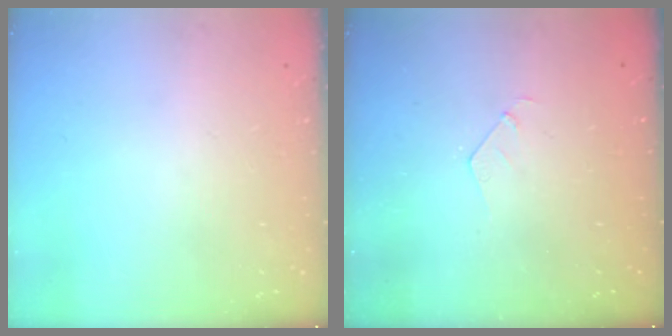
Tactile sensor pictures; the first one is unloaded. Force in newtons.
{"total": 2.8, "press": 2.8, "slide": 0.1}